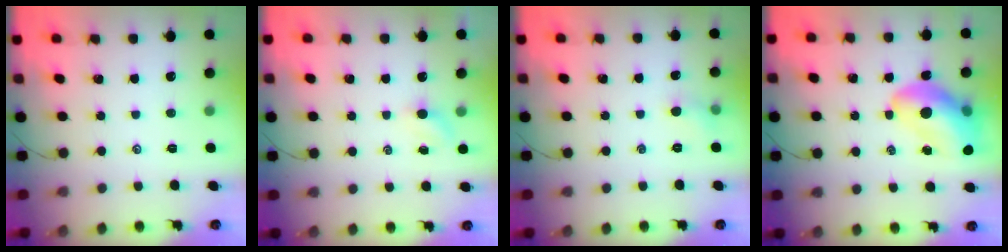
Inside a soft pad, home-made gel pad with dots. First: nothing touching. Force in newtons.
{"total": 2.2, "press": 2.1, "slide": 0.8}
{"total": 3.4, "press": 3.2, "slide": 1.2}
{"total": 14.5, "press": 13.9, "slide": 4.1}